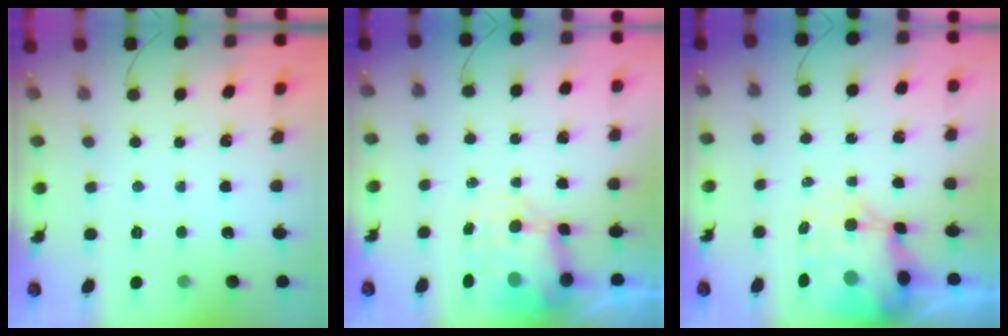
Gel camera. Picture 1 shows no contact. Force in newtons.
{"total": 8.4, "press": 8.3, "slide": 1.4}
{"total": 10.3, "press": 10.0, "slide": 2.5}